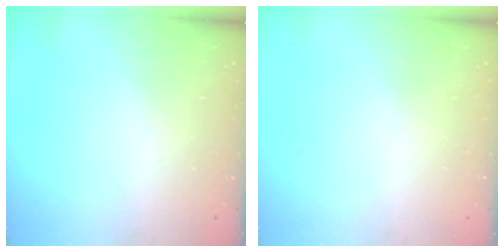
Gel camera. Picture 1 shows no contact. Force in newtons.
{"total": 0.0}